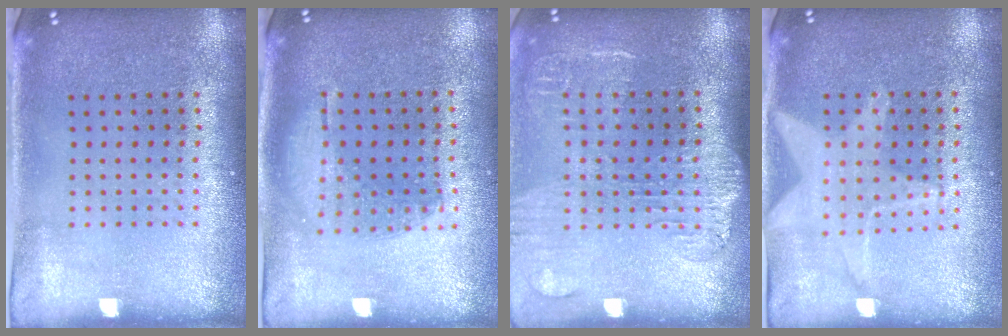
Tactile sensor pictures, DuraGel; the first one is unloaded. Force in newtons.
{"total": 1.0, "press": 0.9, "slide": 0.3}
{"total": 1.7, "press": 1.5, "slide": 0.8}
{"total": 1.2, "press": 1.2, "slide": 0.2}